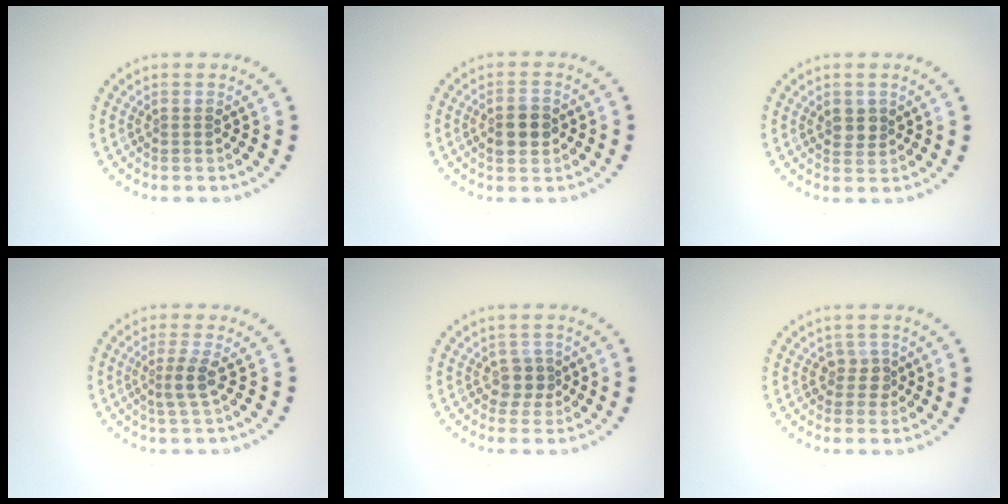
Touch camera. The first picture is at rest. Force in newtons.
{"total": 2.9, "press": 2.9, "slide": 0.0}
{"total": 1.8, "press": 1.7, "slide": 0.6}
{"total": 1.8, "press": 1.4, "slide": 1.2}
{"total": 1.8, "press": 1.4, "slide": 1.1}
{"total": 1.7, "press": 1.3, "slide": 1.1}